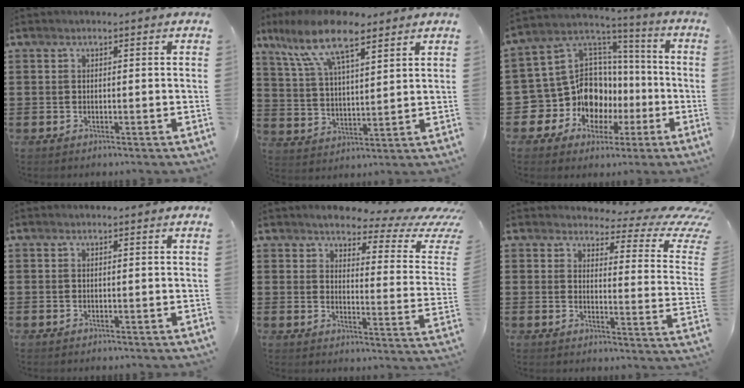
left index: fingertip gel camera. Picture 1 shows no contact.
{"total": 11.7, "force": [8.1, 3.5, 7.7], "torque": [-0.168, -0.011, 0.147]}
{"total": 13.2, "force": [-3.7, 11.4, 5.4], "torque": [-0.146, -0.015, -0.058]}
{"total": 0.0}
{"total": 4.8, "force": [3.9, 1.0, 2.7], "torque": [-0.058, -0.028, 0.058]}
{"total": 5.4, "force": [4.1, 1.7, 3.1], "torque": [-0.055, -0.030, 0.066]}